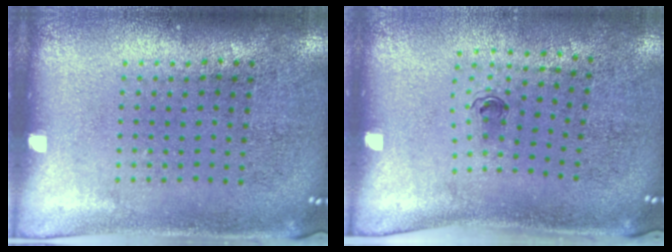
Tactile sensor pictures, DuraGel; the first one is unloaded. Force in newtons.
{"total": 0.6, "press": 0.3, "slide": 0.5}